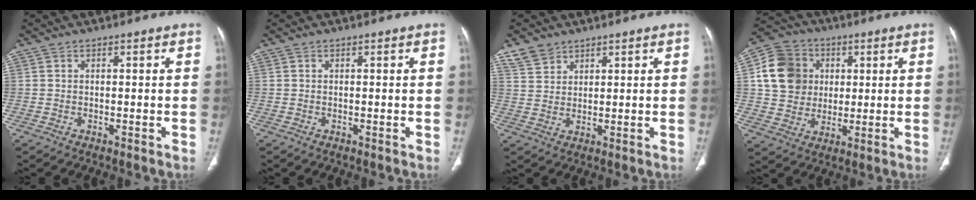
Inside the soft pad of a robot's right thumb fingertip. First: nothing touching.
{"total": 0.0}
{"total": 4.1, "force": [3.2, 2.4, 0.9], "torque": [-0.007, -0.011, 0.068]}
{"total": 13.4, "force": [2.5, 12.0, 5.5], "torque": [-0.087, 0.008, 0.045]}